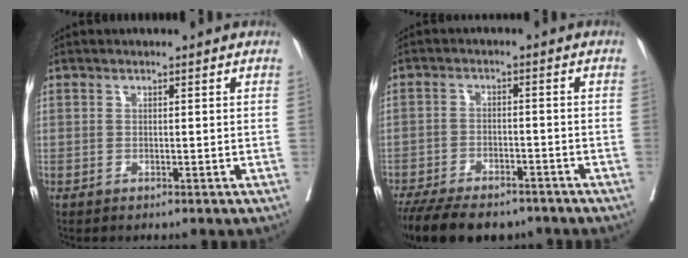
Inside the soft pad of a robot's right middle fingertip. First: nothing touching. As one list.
[{"total": 15.1, "force": [-12.1, 5.6, 7.2], "torque": [-0.161, -0.018, -0.178]}]